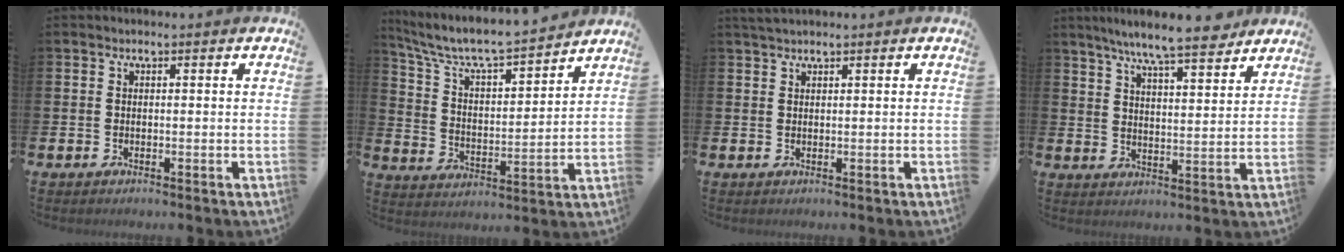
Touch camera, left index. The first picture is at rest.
{"total": 7.1, "force": [6.6, 0.9, 2.3], "torque": [-0.073, -0.054, 0.109]}
{"total": 1.6, "force": [1.4, 0.3, 0.7], "torque": [-0.012, 0.002, 0.026]}
{"total": 8.4, "force": [7.7, 0.5, 3.4], "torque": [-0.077, -0.045, 0.135]}